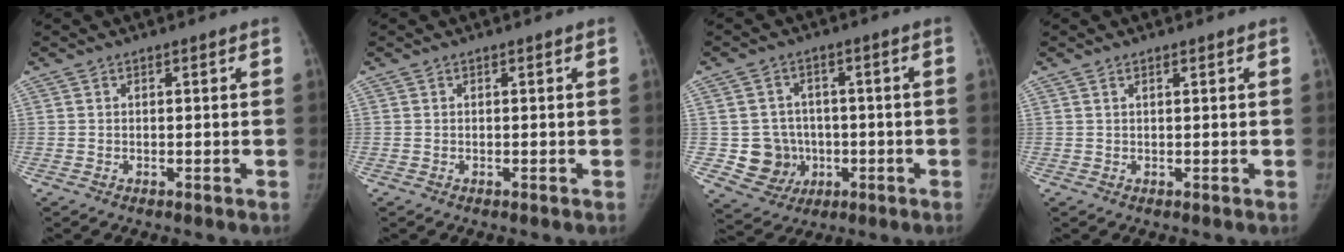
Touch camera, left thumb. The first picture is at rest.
{"total": 0.0}
{"total": 8.3, "force": [-1.3, 7.9, 2.2], "torque": [0.000, 0.009, -0.010]}
{"total": 0.7, "force": [0.5, 0.1, 0.5], "torque": [-0.011, 0.003, 0.010]}